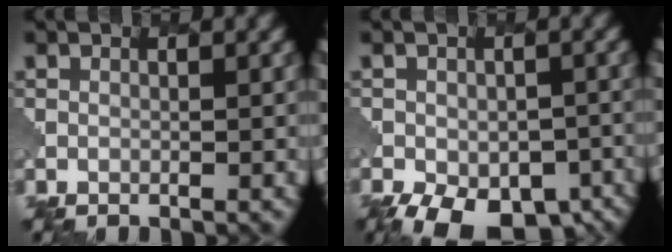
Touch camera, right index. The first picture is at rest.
{"total": 9.9, "force": [-6.3, 5.0, 5.8], "torque": [-0.093, -0.034, -0.081]}